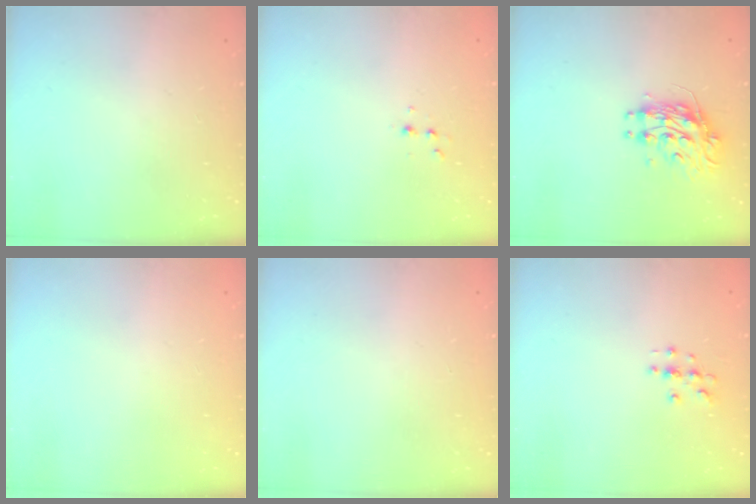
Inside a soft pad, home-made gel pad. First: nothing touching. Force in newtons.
{"total": 2.6, "press": 2.5, "slide": 0.8}
{"total": 10.1, "press": 10.0, "slide": 0.9}
{"total": 0.0}
{"total": 0.0}
{"total": 2.9, "press": 2.9, "slide": 0.3}